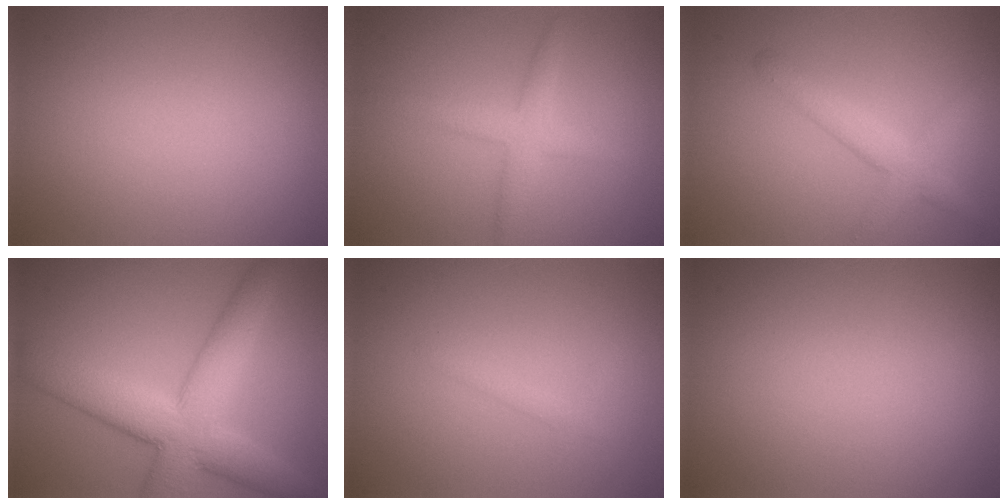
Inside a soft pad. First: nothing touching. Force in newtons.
{"total": 2.7, "press": 2.7, "slide": 0.1}
{"total": 3.2, "press": 3.2, "slide": 0.2}
{"total": 8.3, "press": 8.3, "slide": 0.5}
{"total": 0.9, "press": 0.9, "slide": 0.0}
{"total": 0.0}